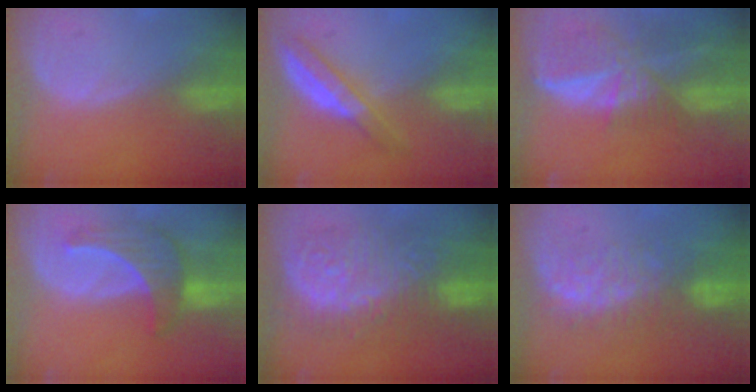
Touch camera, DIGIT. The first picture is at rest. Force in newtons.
{"total": 5.5, "press": 5.0, "slide": 2.2}
{"total": 9.2, "press": 8.0, "slide": 4.6}
{"total": 6.9, "press": 6.8, "slide": 1.2}
{"total": 12.5, "press": 12.4, "slide": 1.1}
{"total": 7.9, "press": 7.7, "slide": 1.8}